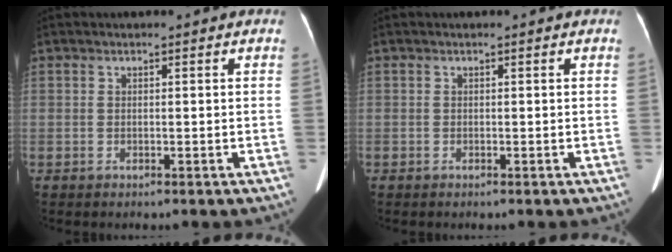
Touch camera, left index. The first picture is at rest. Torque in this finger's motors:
{"motor_torque": [-0.13, -0.02, 0.01, -0.01]}